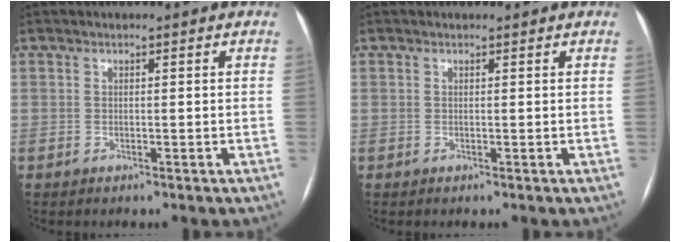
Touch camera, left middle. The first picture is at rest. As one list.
[{"total": 0.8, "force": [0.8, 0.2, 0.1], "torque": [-0.009, 0.008, 0.010]}]